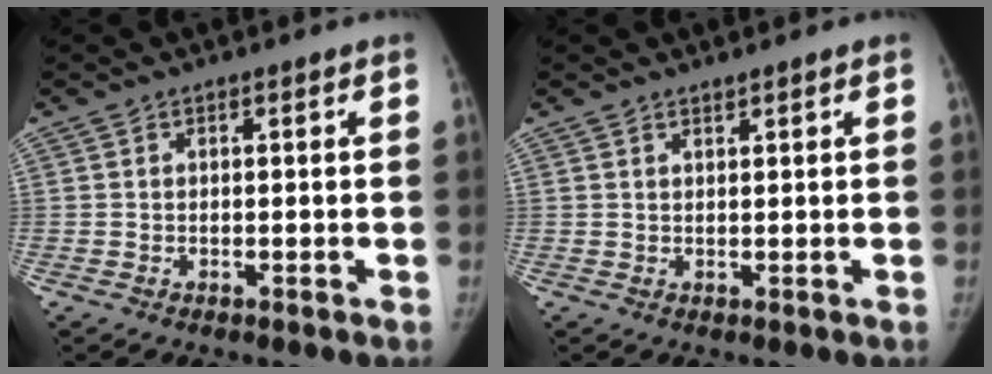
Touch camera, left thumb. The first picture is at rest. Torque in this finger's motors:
{"motor_torque": [-0.41, -0.26, -0.11, 0.03, -0.01]}